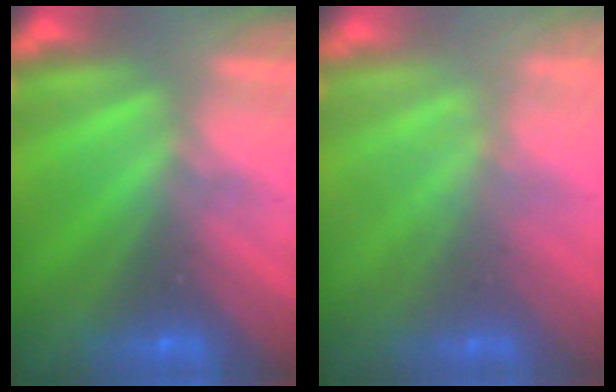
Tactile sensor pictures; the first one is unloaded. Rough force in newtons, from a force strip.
{"total": 2.0}